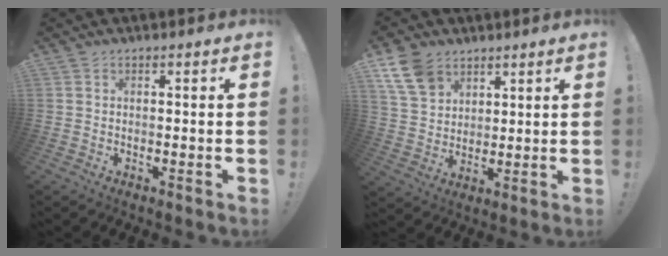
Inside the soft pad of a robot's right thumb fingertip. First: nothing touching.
{"total": 11.9, "force": [7.1, 8.2, 4.9], "torque": [-0.083, -0.031, 0.141]}